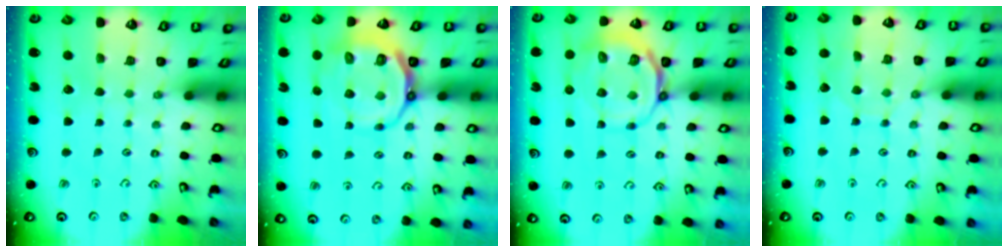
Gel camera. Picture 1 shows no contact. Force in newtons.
{"total": 12.7, "press": 12.4, "slide": 3.0}
{"total": 10.1, "press": 9.8, "slide": 2.6}
{"total": 3.9, "press": 3.9, "slide": 0.3}